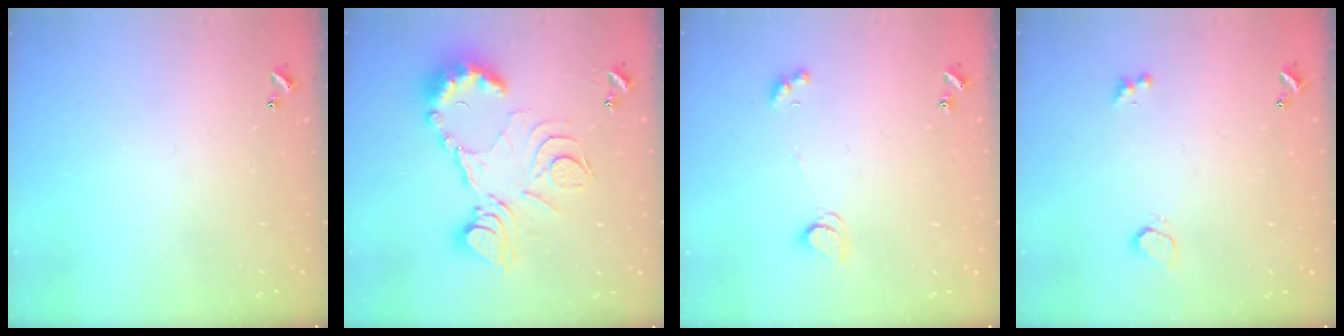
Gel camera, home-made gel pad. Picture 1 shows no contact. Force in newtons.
{"total": 19.1, "press": 19.0, "slide": 1.8}
{"total": 2.5, "press": 2.5, "slide": 0.3}
{"total": 2.2, "press": 1.9, "slide": 1.1}